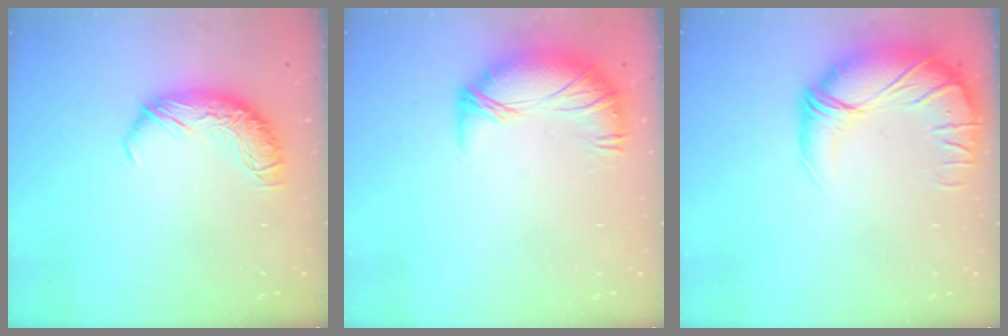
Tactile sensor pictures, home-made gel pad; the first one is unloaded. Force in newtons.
{"total": 4.4, "press": 4.0, "slide": 1.8}
{"total": 4.0, "press": 2.2, "slide": 3.4}